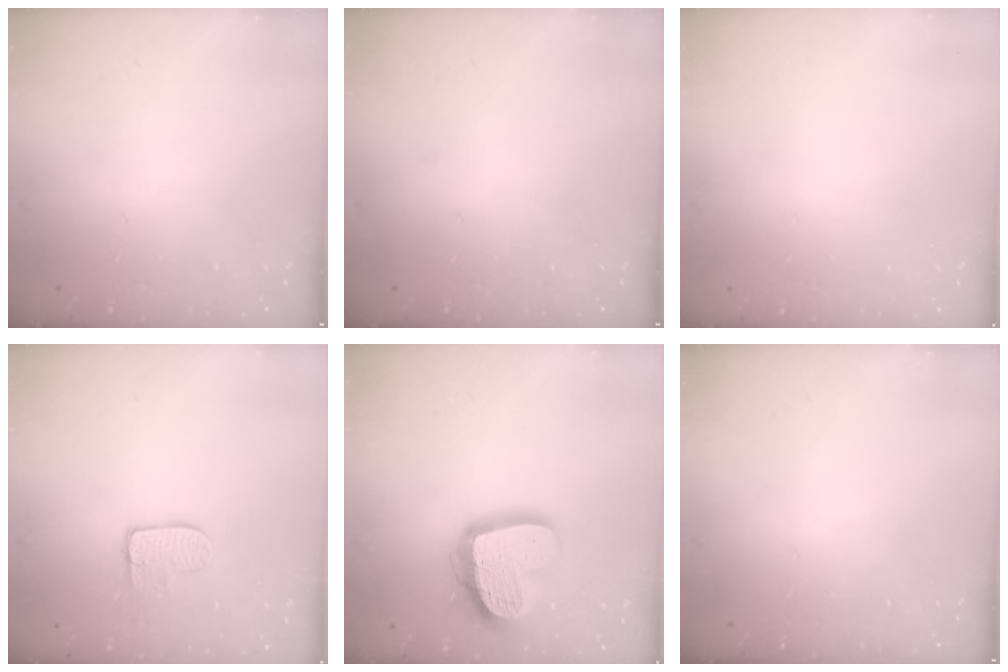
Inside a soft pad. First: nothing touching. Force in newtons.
{"total": 0.0}
{"total": 0.0}
{"total": 6.8, "press": 6.7, "slide": 0.4}
{"total": 17.2, "press": 17.2, "slide": 1.4}
{"total": 0.0}